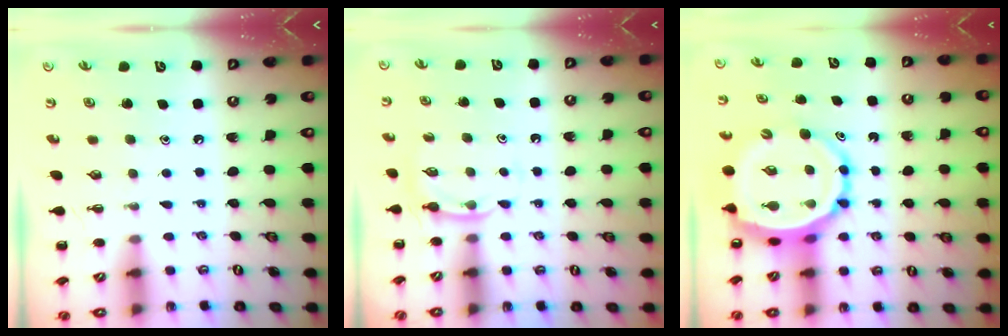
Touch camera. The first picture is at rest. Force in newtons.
{"total": 4.8, "press": 4.6, "slide": 1.3}
{"total": 11.0, "press": 10.4, "slide": 3.6}